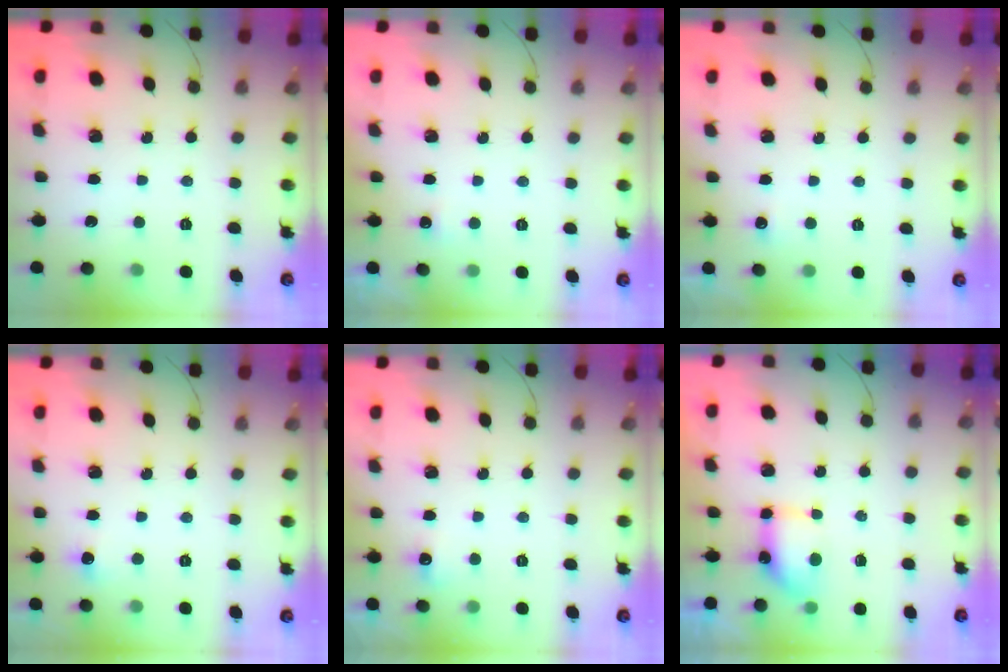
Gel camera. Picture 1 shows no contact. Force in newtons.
{"total": 11.2, "press": 2.2, "slide": 11.0}
{"total": 8.6, "press": 2.0, "slide": 8.4}
{"total": 4.0, "press": 3.6, "slide": 1.7}
{"total": 4.4, "press": 4.1, "slide": 1.4}
{"total": 5.8, "press": 5.8, "slide": 0.7}